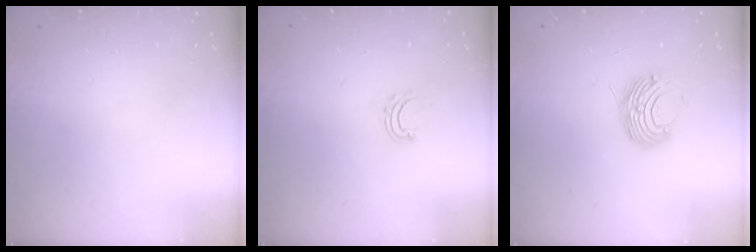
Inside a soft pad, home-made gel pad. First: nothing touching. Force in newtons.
{"total": 4.9, "press": 4.8, "slide": 0.4}
{"total": 11.4, "press": 11.3, "slide": 1.1}